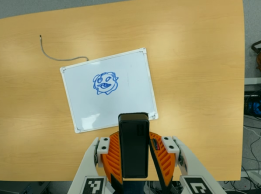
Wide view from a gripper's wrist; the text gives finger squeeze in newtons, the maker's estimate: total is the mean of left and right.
{"total": 5.2, "left": 4.8, "right": 5.5}